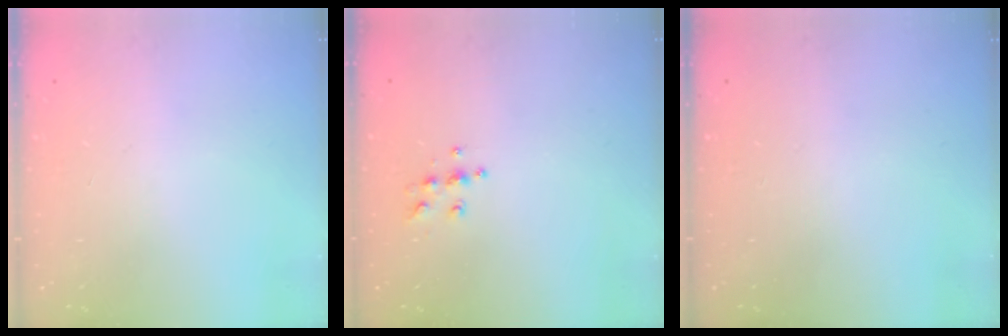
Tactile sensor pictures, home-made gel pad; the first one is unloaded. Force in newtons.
{"total": 6.9, "press": 6.9, "slide": 0.4}
{"total": 0.0}